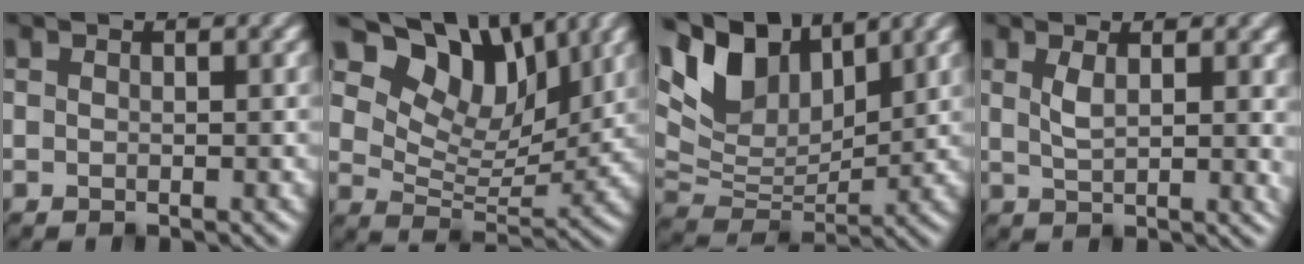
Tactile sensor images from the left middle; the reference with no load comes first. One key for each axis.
{"total": 10.3, "fx": 6.2, "fy": 5.8, "fz": 5.8, "tx": -0.102, "ty": 0.004, "tz": 0.103}
{"total": 9.5, "fx": 5.0, "fy": 5.4, "fz": 6.0, "tx": -0.126, "ty": 0.013, "tz": 0.086}
{"total": 3.6, "fx": 1.5, "fy": 1.4, "fz": 3.0, "tx": -0.046, "ty": 0.001, "tz": 0.028}